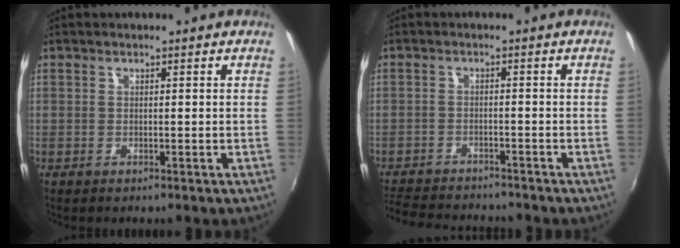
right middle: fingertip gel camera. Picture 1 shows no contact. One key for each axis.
{"total": 10.4, "fx": -9.6, "fy": 2.6, "fz": 3.3, "tx": -0.092, "ty": -0.008, "tz": -0.154}